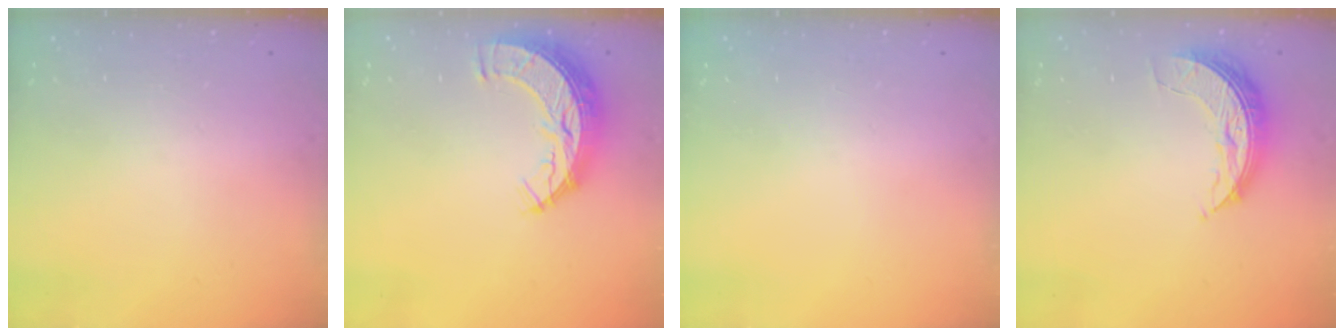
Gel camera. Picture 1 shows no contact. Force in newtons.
{"total": 9.6, "press": 9.6, "slide": 0.8}
{"total": 0.0}
{"total": 7.6, "press": 7.6, "slide": 0.1}